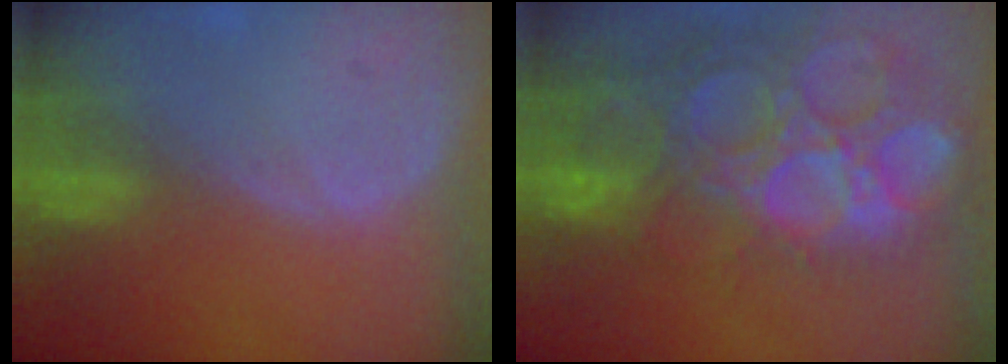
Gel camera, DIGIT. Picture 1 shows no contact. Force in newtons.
{"total": 15.7, "press": 13.0, "slide": 8.9}